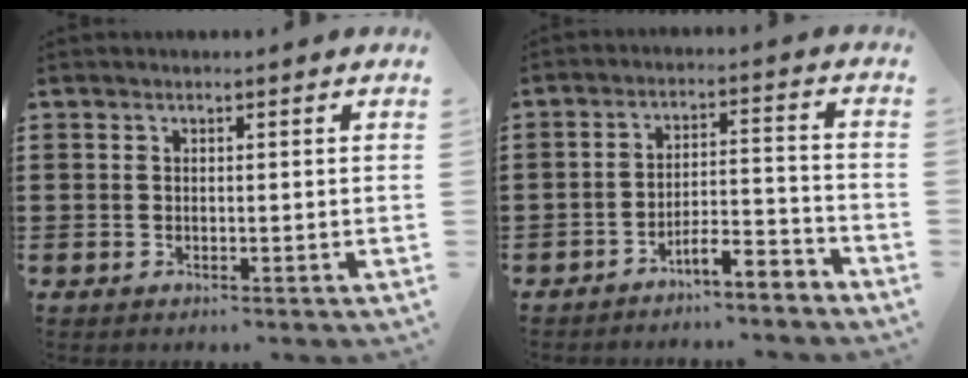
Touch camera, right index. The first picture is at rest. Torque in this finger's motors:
{"motor_torque": [0.38, -0.05, 0.20, 0.03]}